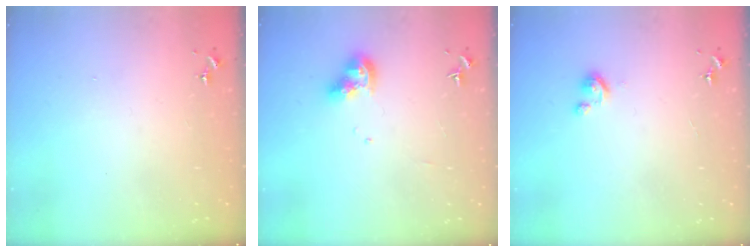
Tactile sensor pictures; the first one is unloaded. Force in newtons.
{"total": 10.1, "press": 10.0, "slide": 1.1}
{"total": 2.8, "press": 2.8, "slide": 0.3}